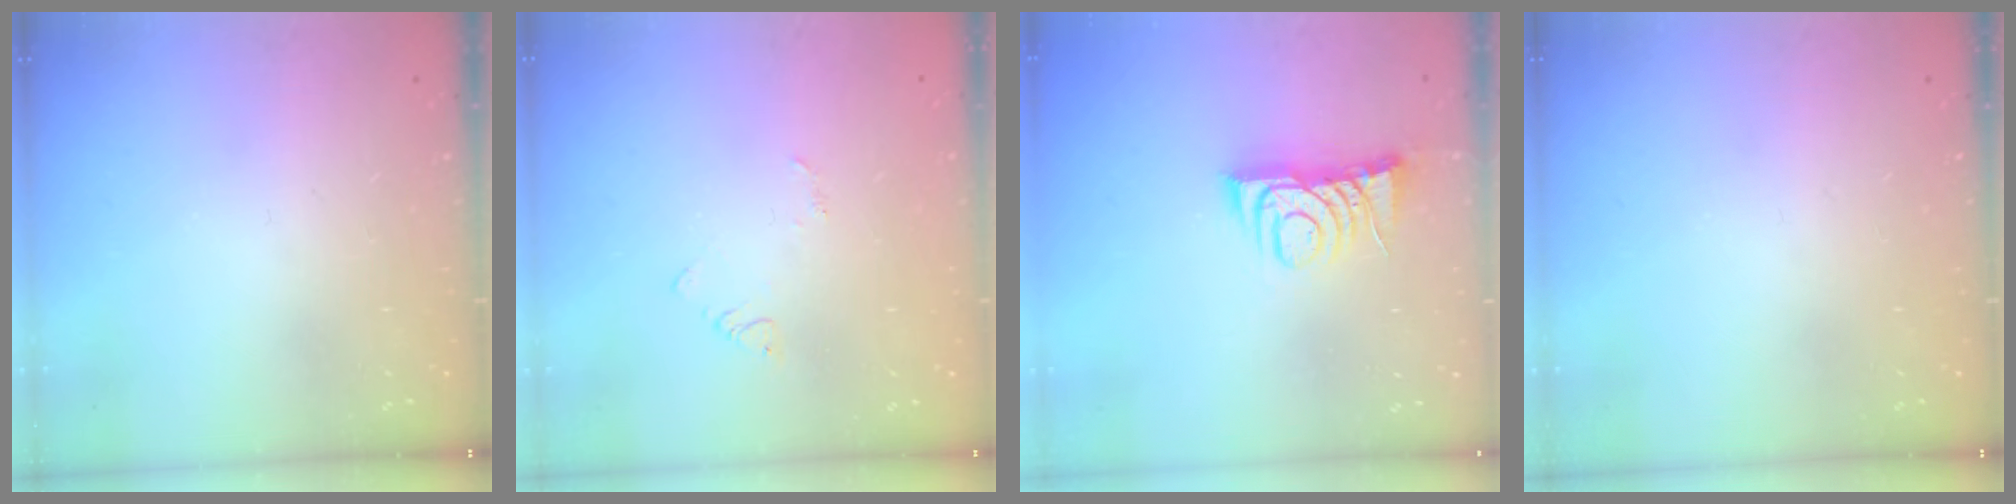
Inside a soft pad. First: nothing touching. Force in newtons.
{"total": 2.9, "press": 2.9, "slide": 0.3}
{"total": 7.4, "press": 7.4, "slide": 0.1}
{"total": 0.0}